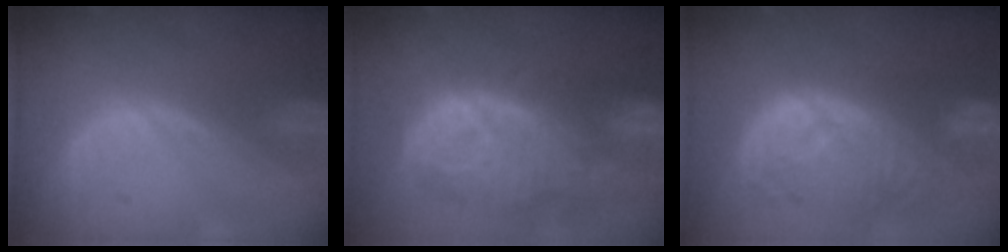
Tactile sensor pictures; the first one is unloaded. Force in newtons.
{"total": 13.0, "press": 11.3, "slide": 6.3}
{"total": 11.2, "press": 9.8, "slide": 5.4}